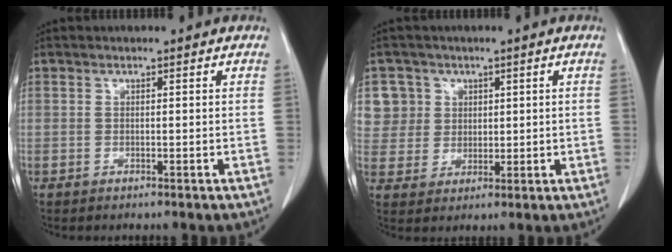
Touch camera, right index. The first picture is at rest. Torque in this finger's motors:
{"motor_torque": [-0.21, 0.27, -0.02, -0.01]}